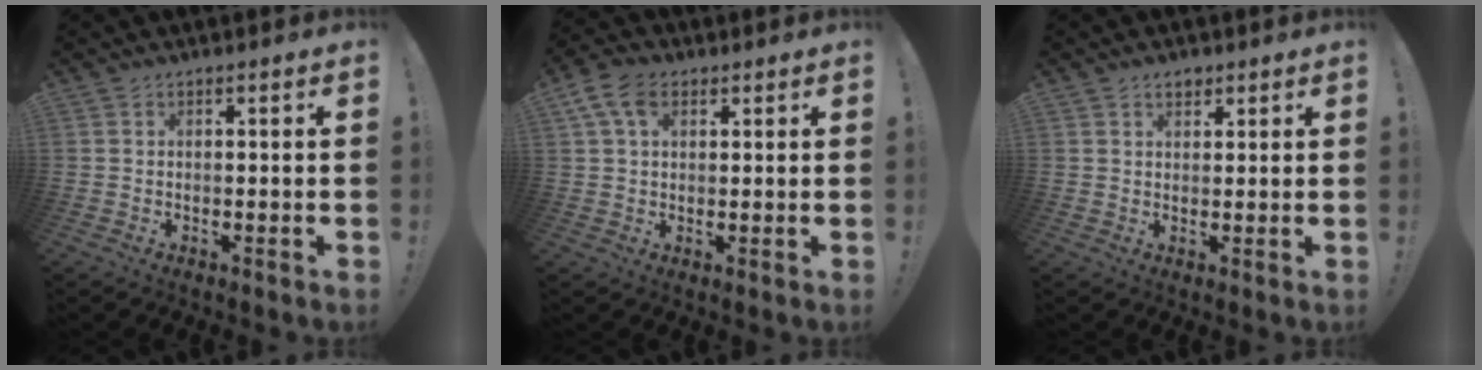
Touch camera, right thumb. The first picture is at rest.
{"total": 8.3, "force": [3.3, 5.3, 5.5], "torque": [-0.100, 0.005, 0.067]}
{"total": 2.5, "force": [1.7, 1.5, 1.0], "torque": [-0.007, -0.008, 0.029]}